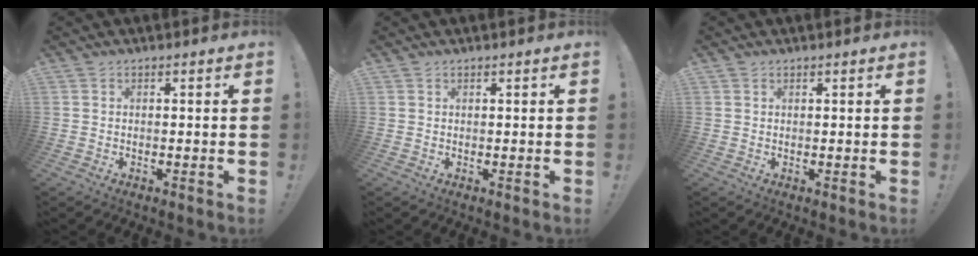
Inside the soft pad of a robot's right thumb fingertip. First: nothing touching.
{"total": 0.0}
{"total": 0.0}